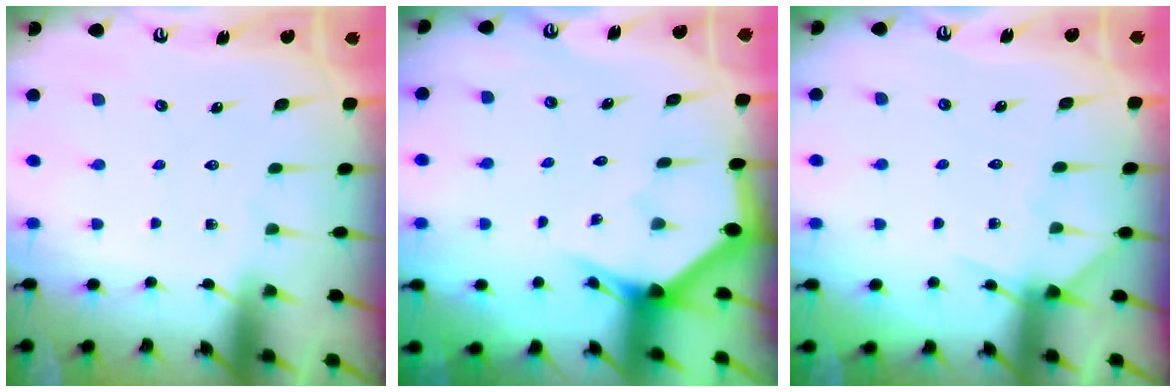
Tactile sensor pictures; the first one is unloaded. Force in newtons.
{"total": 2.9, "press": 2.9, "slide": 0.1}
{"total": 6.9, "press": 6.8, "slide": 0.9}